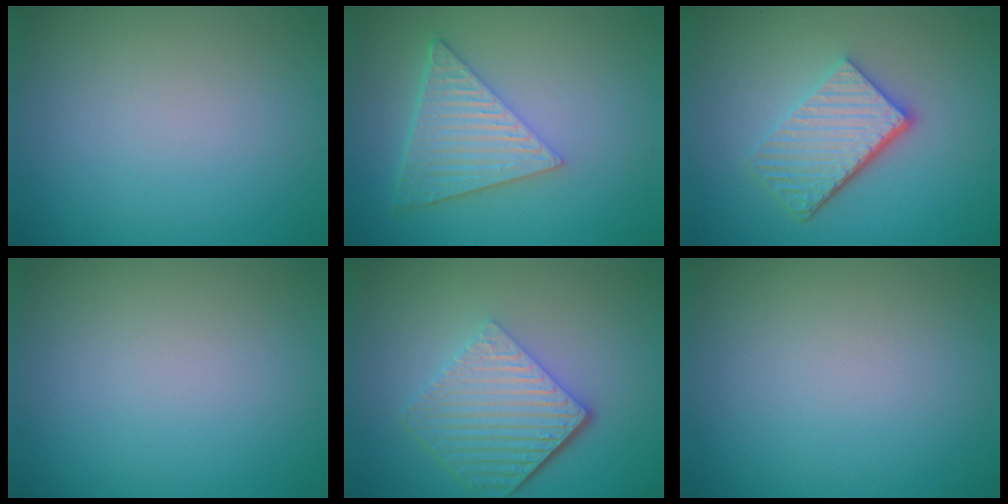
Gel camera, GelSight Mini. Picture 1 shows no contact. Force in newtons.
{"total": 6.7, "press": 4.8, "slide": 4.7}
{"total": 5.3, "press": 3.8, "slide": 3.7}
{"total": 0.0}
{"total": 5.8, "press": 4.2, "slide": 4.0}
{"total": 0.0}